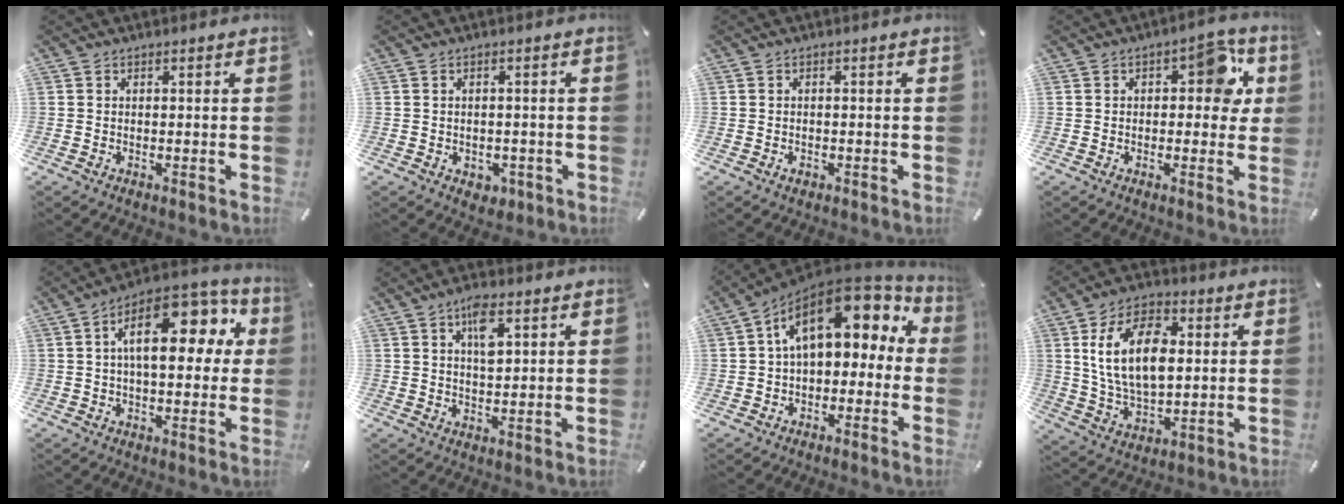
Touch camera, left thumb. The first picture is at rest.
{"total": 2.8, "force": [-0.9, 2.4, 1.3], "torque": [-0.013, 0.001, -0.019]}
{"total": 1.3, "force": [-0.6, 0.8, 0.8], "torque": [-0.016, 0.001, -0.011]}
{"total": 10.3, "force": [2.8, 5.5, 8.2], "torque": [-0.085, -0.008, 0.039]}
{"total": 17.0, "force": [5.0, 8.6, 13.8], "torque": [-0.205, -0.016, 0.084]}
{"total": 6.5, "force": [2.9, 2.9, 5.1], "torque": [-0.077, -0.006, 0.044]}
{"total": 15.3, "force": [6.3, 8.7, 10.8], "torque": [-0.184, -0.031, 0.111]}
{"total": 15.2, "force": [3.3, 9.5, 11.4], "torque": [-0.230, 0.008, 0.055]}